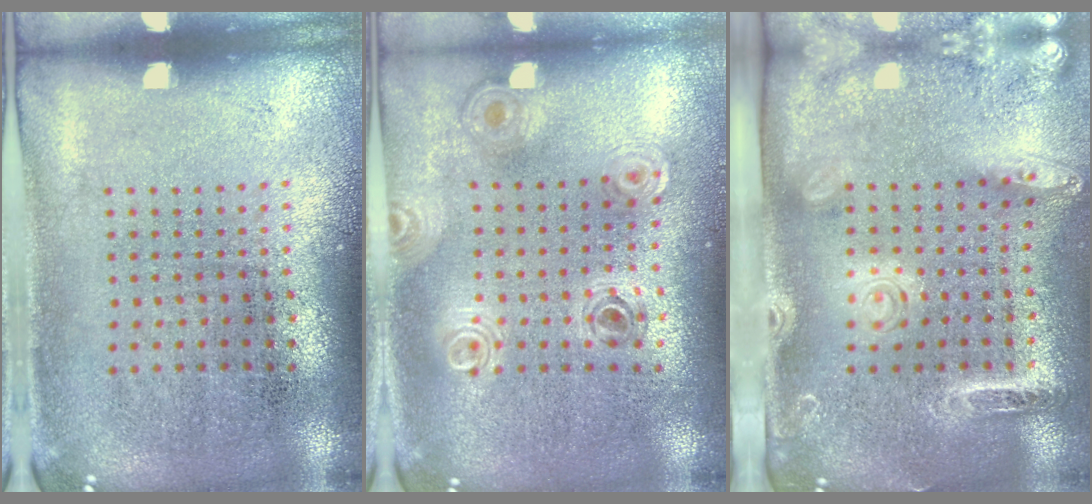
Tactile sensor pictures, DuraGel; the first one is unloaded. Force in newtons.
{"total": 0.8, "press": 0.8, "slide": 0.2}
{"total": 2.5, "press": 2.0, "slide": 1.5}